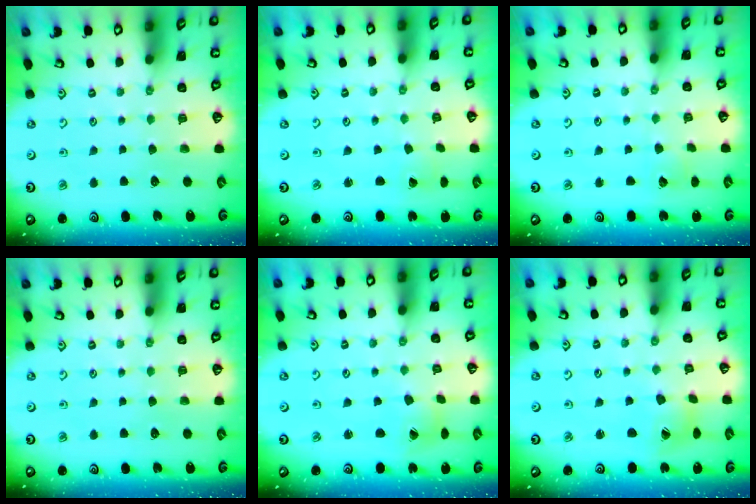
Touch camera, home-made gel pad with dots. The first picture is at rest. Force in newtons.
{"total": 0.0}
{"total": 2.4, "press": 2.3, "slide": 0.3}
{"total": 0.0}
{"total": 3.0, "press": 3.0, "slide": 0.4}
{"total": 6.1, "press": 6.0, "slide": 0.6}